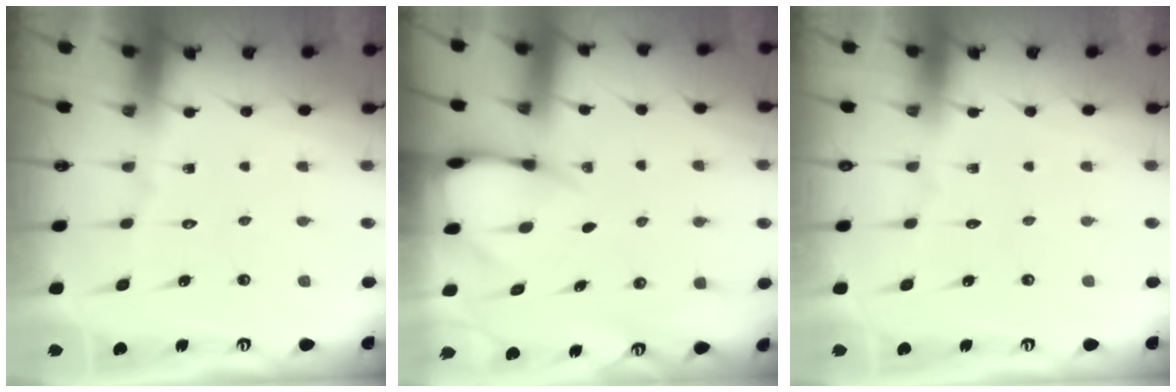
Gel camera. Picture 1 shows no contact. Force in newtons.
{"total": 4.2, "press": 4.1, "slide": 0.6}
{"total": 0.0}